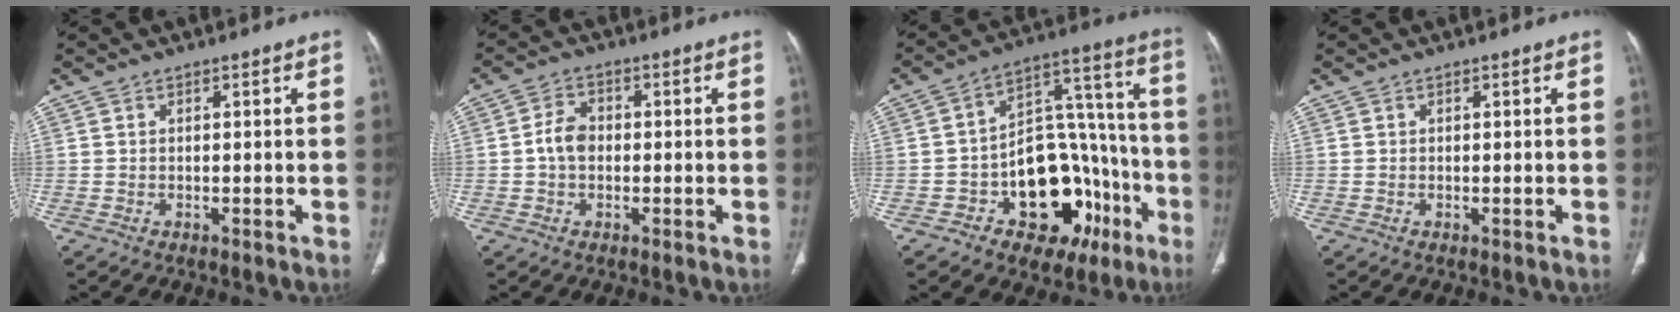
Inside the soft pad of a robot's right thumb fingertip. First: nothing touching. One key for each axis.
{"total": 4.5, "fx": -0.4, "fy": 3.4, "fz": 3.0, "tx": -0.048, "ty": 0.014, "tz": -0.014}
{"total": 22.7, "fx": -8.5, "fy": 14.2, "fz": 15.5, "tx": -0.160, "ty": 0.081, "tz": -0.109}
{"total": 0.0}